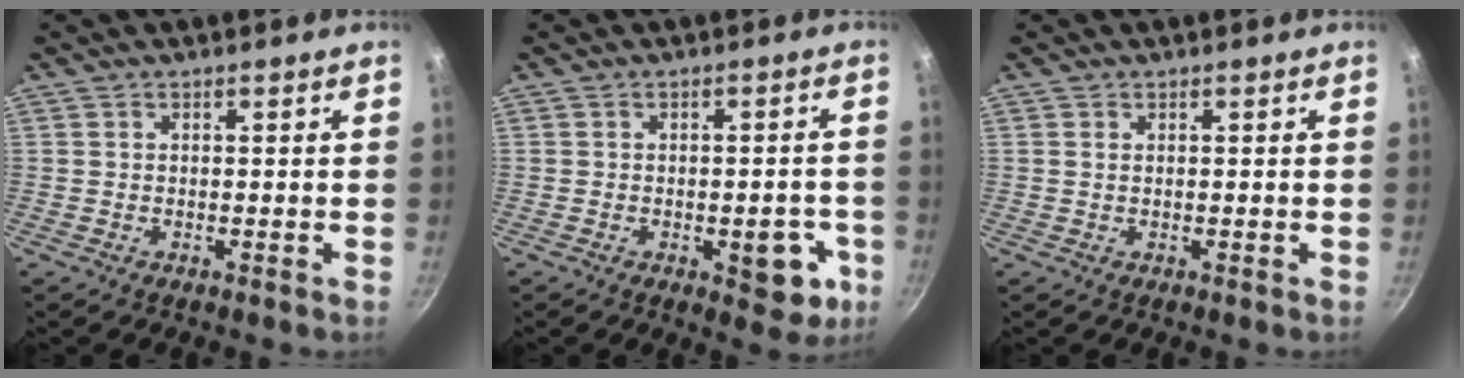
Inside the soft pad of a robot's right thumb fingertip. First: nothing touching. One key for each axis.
{"total": 8.2, "fx": -2.7, "fy": 4.2, "fz": 6.5, "tx": -0.043, "ty": 0.014, "tz": -0.030}
{"total": 0.6, "fx": 0.2, "fy": 0.4, "fz": 0.5, "tx": -0.009, "ty": 0.000, "tz": 0.002}